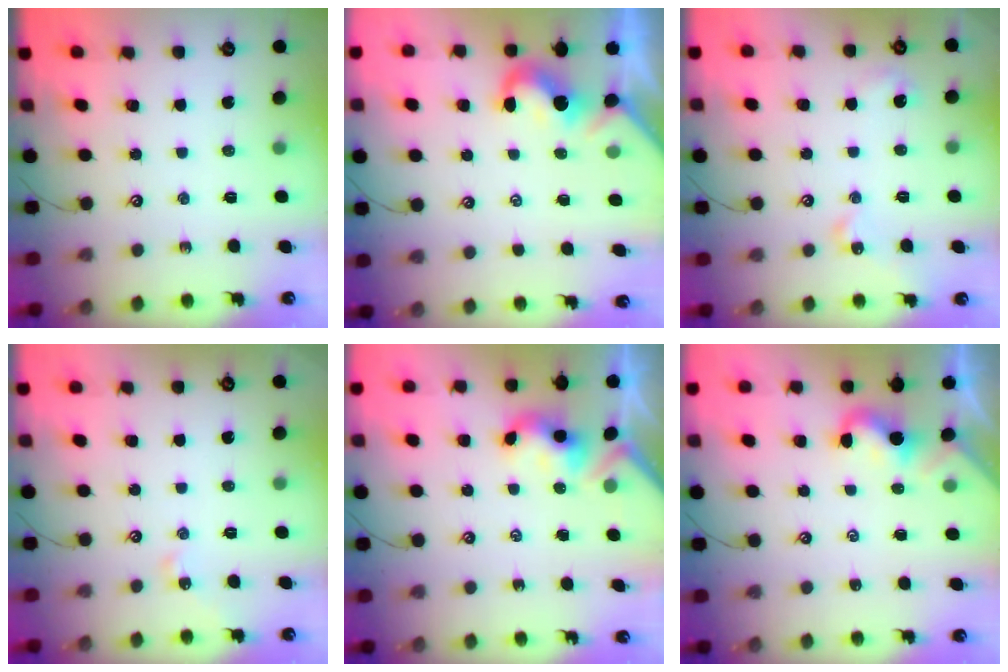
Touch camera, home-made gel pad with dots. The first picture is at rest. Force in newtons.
{"total": 0.0}
{"total": 4.0, "press": 3.9, "slide": 0.6}
{"total": 2.0, "press": 2.0, "slide": 0.4}
{"total": 3.7, "press": 3.7, "slide": 0.3}
{"total": 0.5, "press": 0.4, "slide": 0.4}